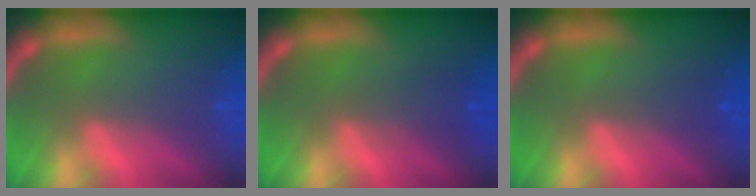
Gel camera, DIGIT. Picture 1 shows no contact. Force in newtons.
{"total": 2.0}
{"total": 1.0}